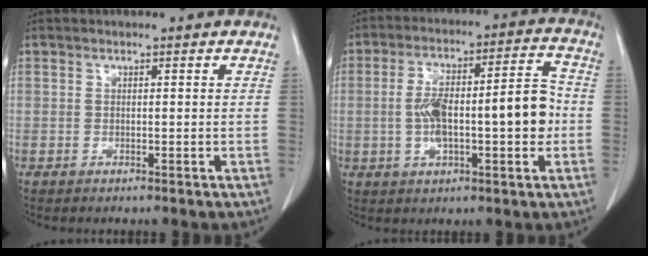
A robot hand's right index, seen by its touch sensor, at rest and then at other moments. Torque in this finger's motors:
{"motor_torque": [0.54, 0.02, 0.72, 0.13]}